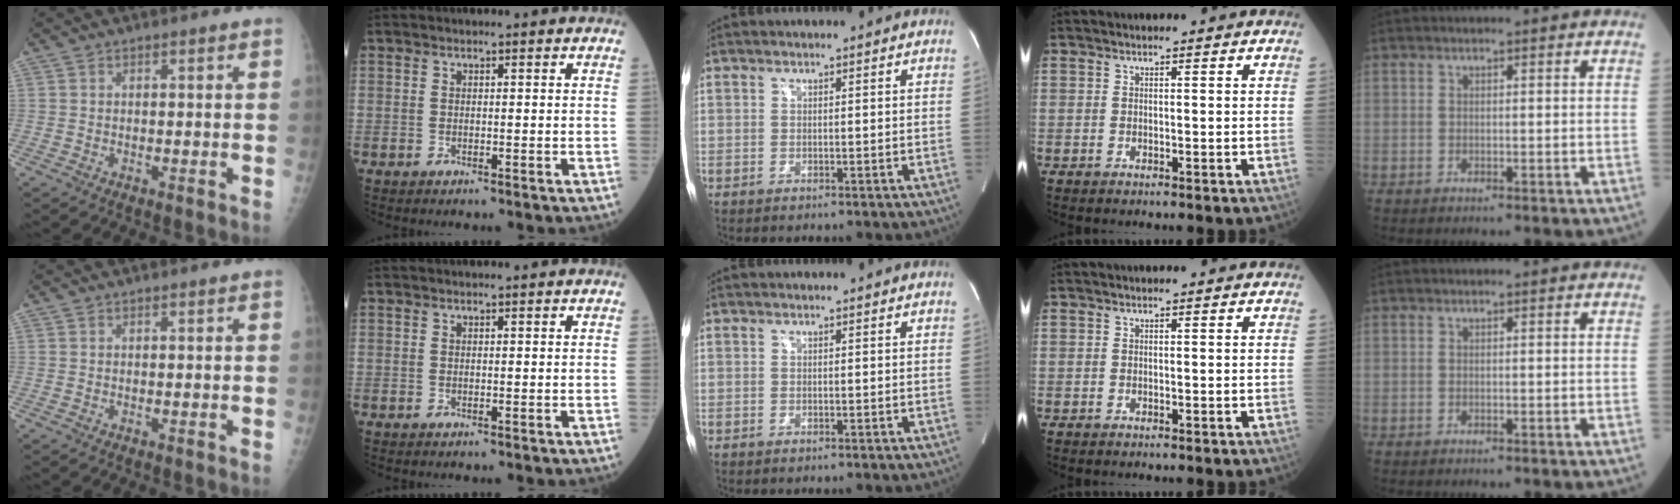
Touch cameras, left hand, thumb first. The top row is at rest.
{}